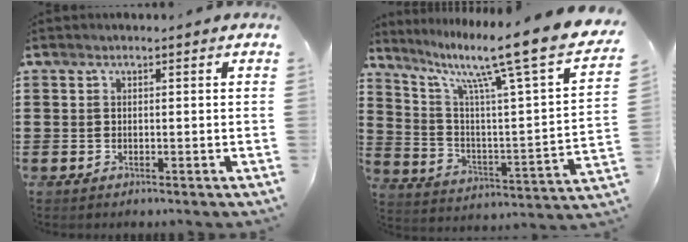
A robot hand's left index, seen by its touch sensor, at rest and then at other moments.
{"total": 12.4, "force": [9.3, -0.1, 8.3], "torque": [-0.167, -0.076, 0.137]}